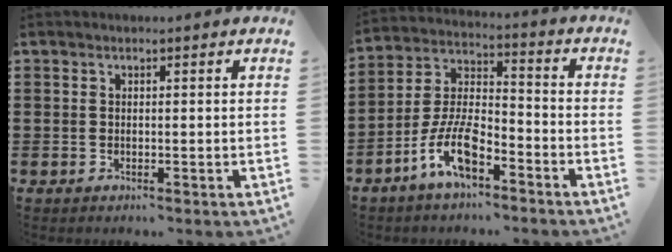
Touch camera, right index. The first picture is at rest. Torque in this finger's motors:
{"motor_torque": [1.11, 1.03, 0.29, 0.21]}